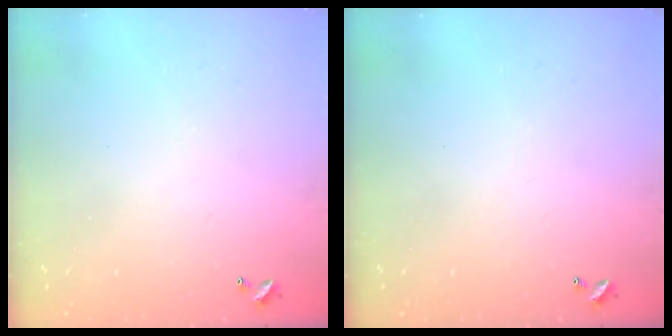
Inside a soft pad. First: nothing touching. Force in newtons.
{"total": 0.0}